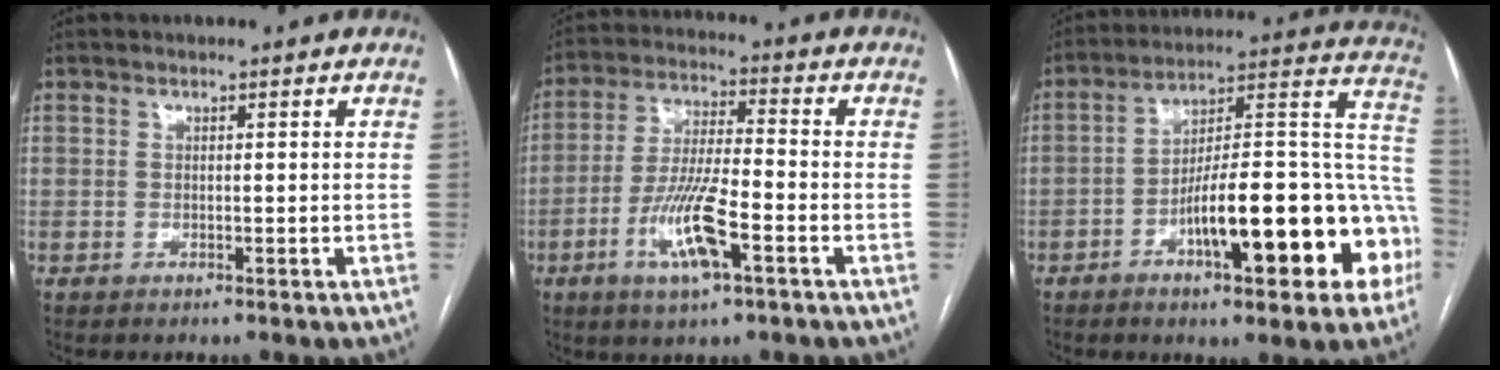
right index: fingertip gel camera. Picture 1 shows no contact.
{"total": 11.0, "force": [-4.6, 2.0, 9.8], "torque": [-0.197, -0.007, -0.083]}
{"total": 22.3, "force": [-7.9, 5.4, 20.2], "torque": [-0.220, 0.036, -0.104]}